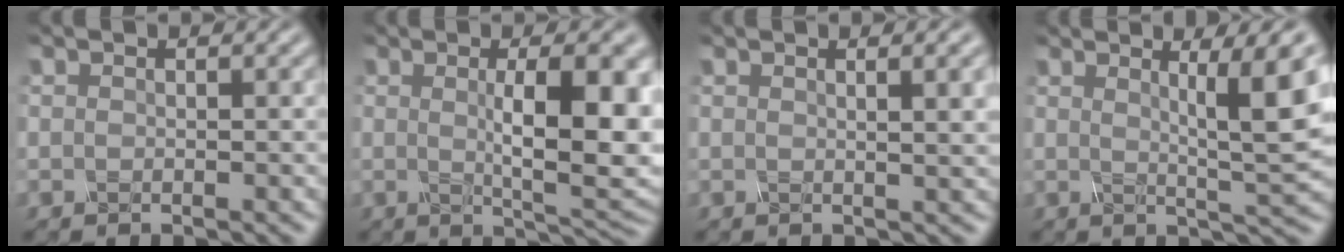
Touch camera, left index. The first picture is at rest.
{"total": 9.1, "force": [0.7, 2.3, 8.8], "torque": [-0.117, -0.002, 0.016]}
{"total": 4.7, "force": [1.5, 1.7, 4.1], "torque": [-0.031, 0.014, 0.007]}
{"total": 7.7, "force": [2.2, 1.1, 7.3], "torque": [-0.094, 0.003, 0.036]}